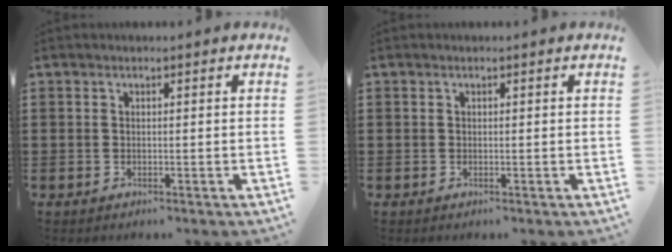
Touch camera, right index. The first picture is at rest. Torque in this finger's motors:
{"motor_torque": [0.81, 0.75, 0.02, 0.02]}